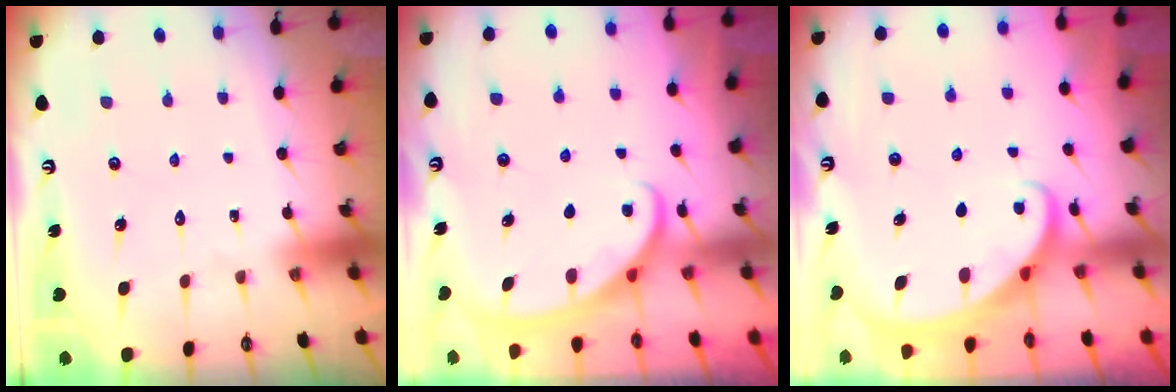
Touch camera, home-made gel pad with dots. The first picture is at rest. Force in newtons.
{"total": 3.0, "press": 2.9, "slide": 0.4}
{"total": 2.2, "press": 2.2, "slide": 0.3}